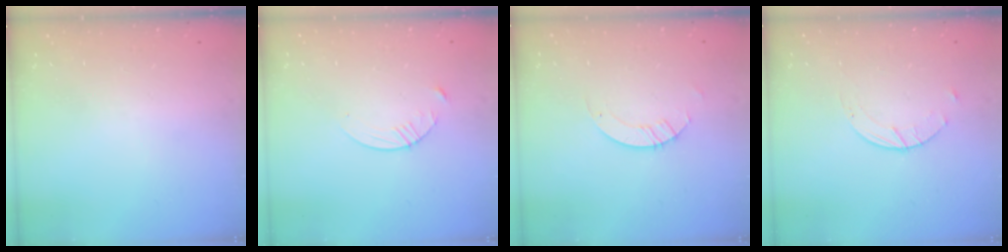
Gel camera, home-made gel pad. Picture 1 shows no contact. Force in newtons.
{"total": 3.1, "press": 3.1, "slide": 0.4}
{"total": 2.9, "press": 2.9, "slide": 0.3}
{"total": 2.0, "press": 2.0, "slide": 0.3}